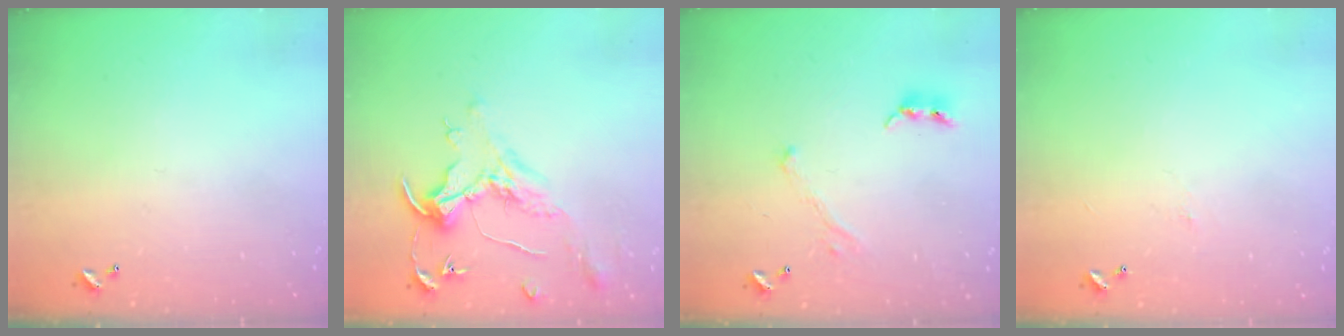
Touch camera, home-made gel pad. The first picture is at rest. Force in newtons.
{"total": 1.6, "press": 1.4, "slide": 0.7}
{"total": 1.8, "press": 1.6, "slide": 0.9}
{"total": 1.8, "press": 1.7, "slide": 0.6}